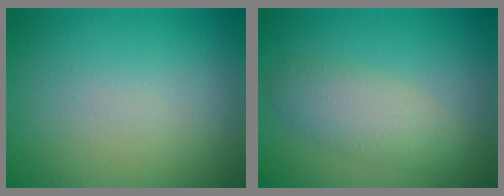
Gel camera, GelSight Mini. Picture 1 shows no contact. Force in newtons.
{"total": 3.4, "press": 3.4, "slide": 0.1}